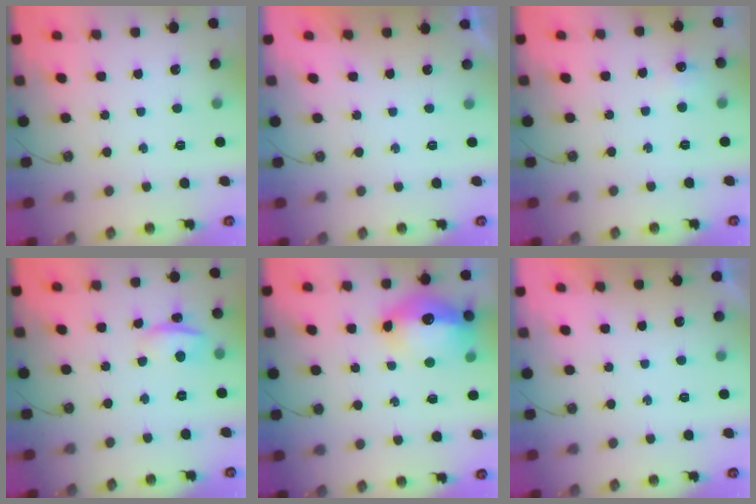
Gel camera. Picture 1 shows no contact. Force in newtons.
{"total": 0.0}
{"total": 5.0, "press": 4.9, "slide": 0.7}
{"total": 7.5, "press": 2.3, "slide": 7.1}
{"total": 16.0, "press": 15.9, "slide": 1.8}
{"total": 0.0}